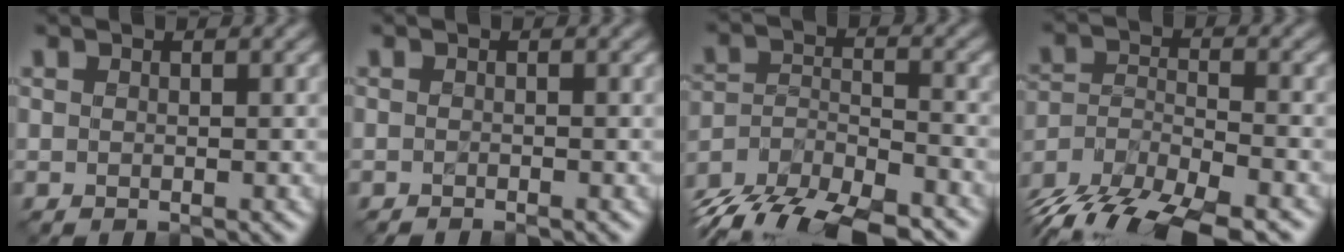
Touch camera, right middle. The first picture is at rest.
{"total": 0.6, "force": [-0.5, 0.0, 0.2], "torque": [-0.002, -0.002, -0.010]}
{"total": 13.3, "force": [-11.4, 5.1, 4.6], "torque": [-0.079, -0.004, -0.174]}
{"total": 12.4, "force": [-10.3, 4.7, 5.1], "torque": [-0.093, -0.015, -0.161]}